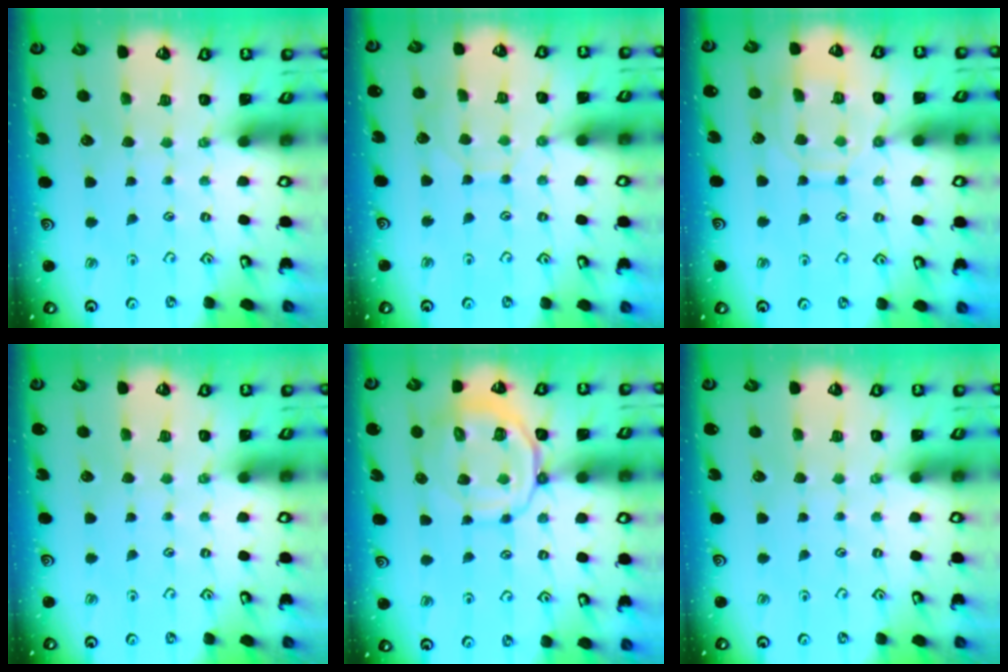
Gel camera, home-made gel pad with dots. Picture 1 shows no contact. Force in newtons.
{"total": 5.7, "press": 5.7, "slide": 0.5}
{"total": 12.4, "press": 12.3, "slide": 1.1}
{"total": 0.0}
{"total": 12.4, "press": 12.3, "slide": 1.8}
{"total": 0.0}